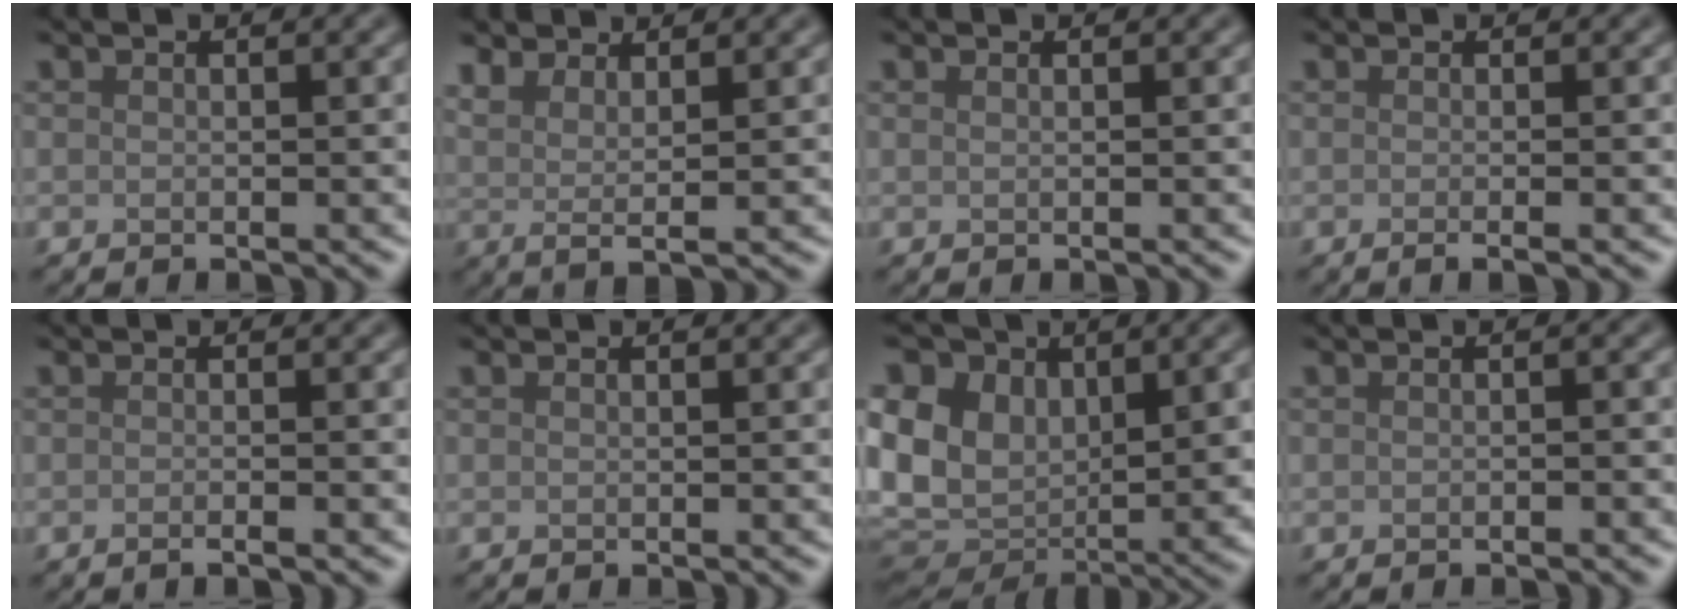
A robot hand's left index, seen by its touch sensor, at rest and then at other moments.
{"total": 3.2, "force": [2.6, 0.8, 1.8], "torque": [-0.035, -0.004, 0.045]}
{"total": 0.5, "force": [0.2, 0.3, 0.4], "torque": [-0.004, 0.001, -0.001]}
{"total": 1.9, "force": [-0.3, 0.7, 1.7], "torque": [-0.012, -0.004, -0.011]}
{"total": 1.6, "force": [-0.6, 0.5, 1.4], "torque": [-0.010, -0.005, -0.017]}
{"total": 0.0}
{"total": 14.2, "force": [3.3, 10.1, 9.5], "torque": [-0.216, 0.000, 0.072]}
{"total": 1.0, "force": [-0.5, 0.1, 0.9], "torque": [-0.010, 0.001, -0.009]}